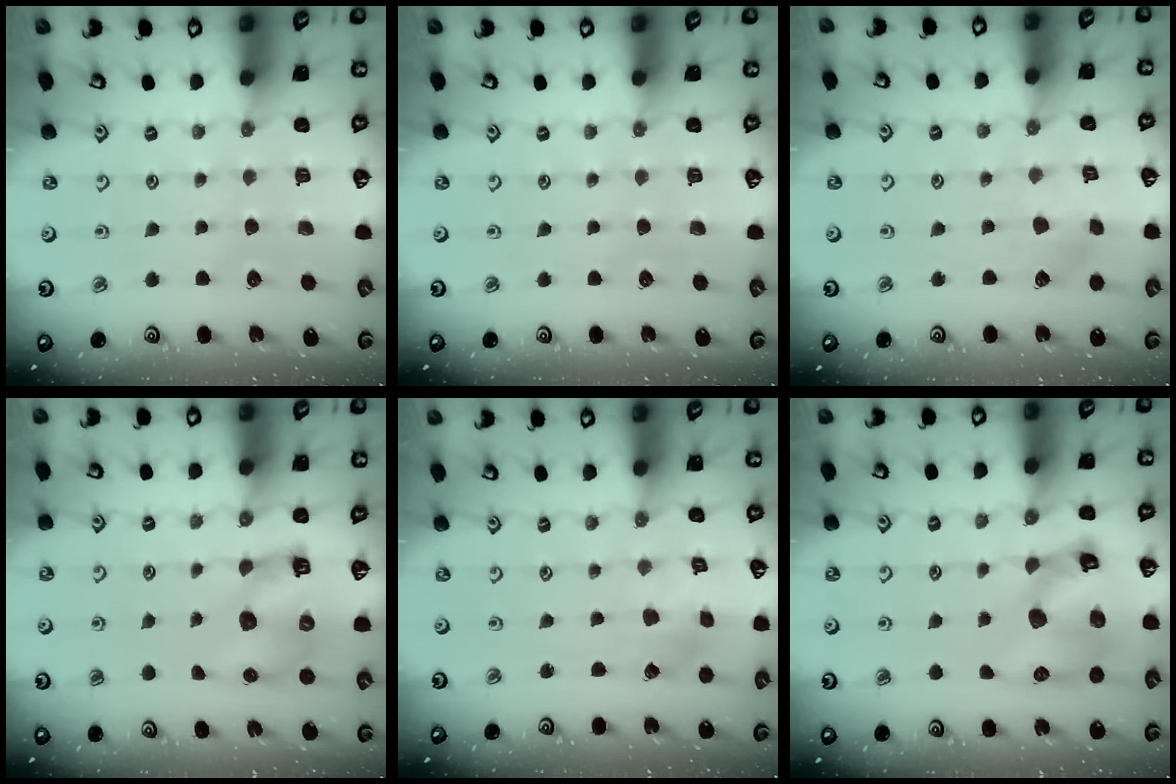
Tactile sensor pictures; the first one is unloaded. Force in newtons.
{"total": 0.0}
{"total": 3.6, "press": 3.6, "slide": 0.4}
{"total": 7.3, "press": 7.2, "slide": 1.0}
{"total": 2.8, "press": 2.7, "slide": 0.4}
{"total": 12.1, "press": 12.0, "slide": 1.0}